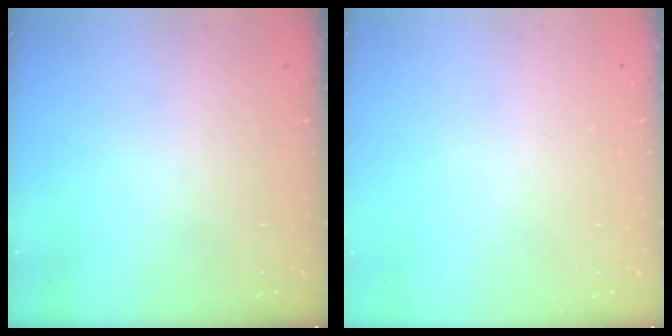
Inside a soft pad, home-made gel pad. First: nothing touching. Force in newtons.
{"total": 0.0}